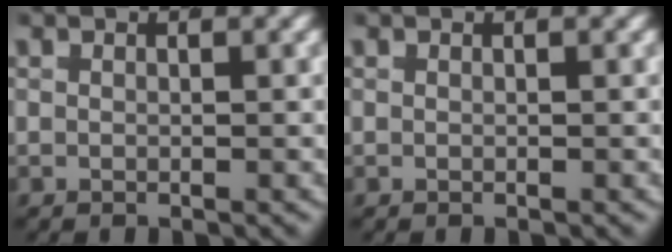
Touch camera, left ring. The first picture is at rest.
{"total": 0.0}